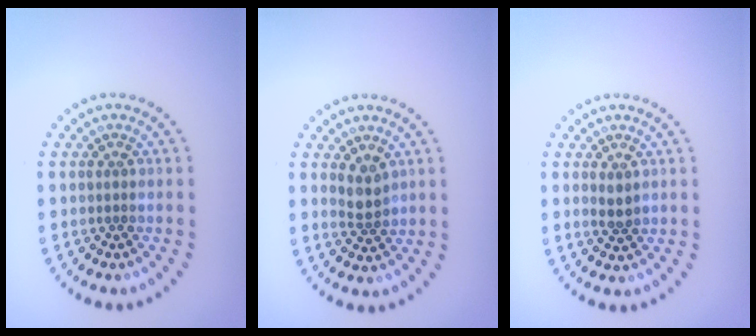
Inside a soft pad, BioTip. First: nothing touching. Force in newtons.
{"total": 2.1, "press": 1.8, "slide": 1.1}
{"total": 1.4, "press": 1.4, "slide": 0.3}